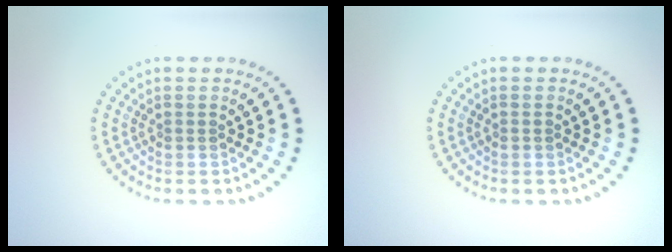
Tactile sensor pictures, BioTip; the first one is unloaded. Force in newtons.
{"total": 0.5, "press": 0.5, "slide": 0.0}